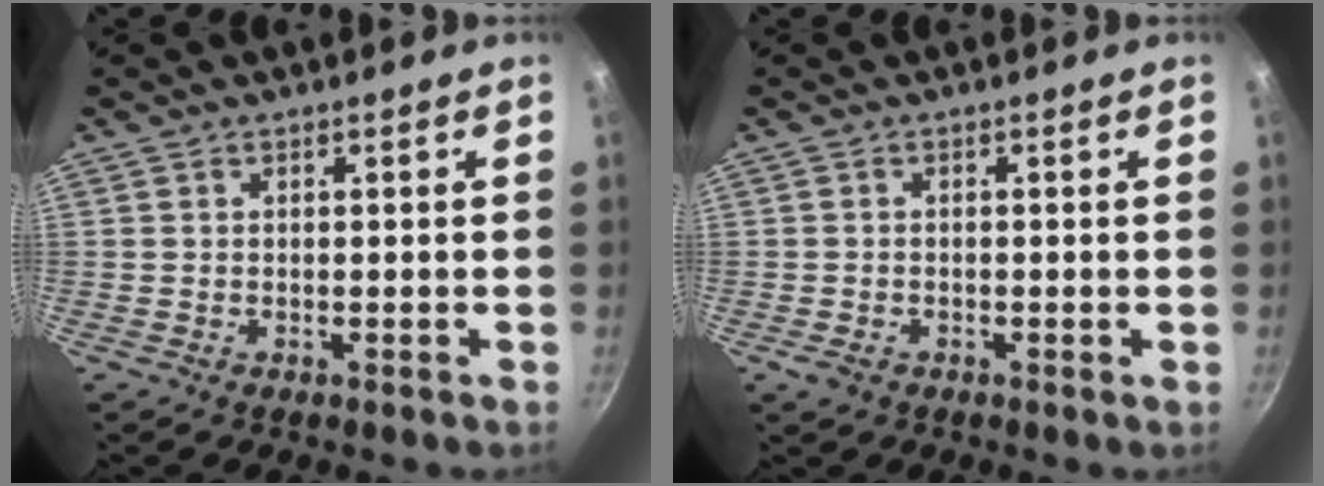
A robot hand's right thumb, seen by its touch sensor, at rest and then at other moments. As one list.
[{"total": 2.0, "force": [-0.8, 1.2, 1.3], "torque": [-0.027, 0.001, -0.015]}]